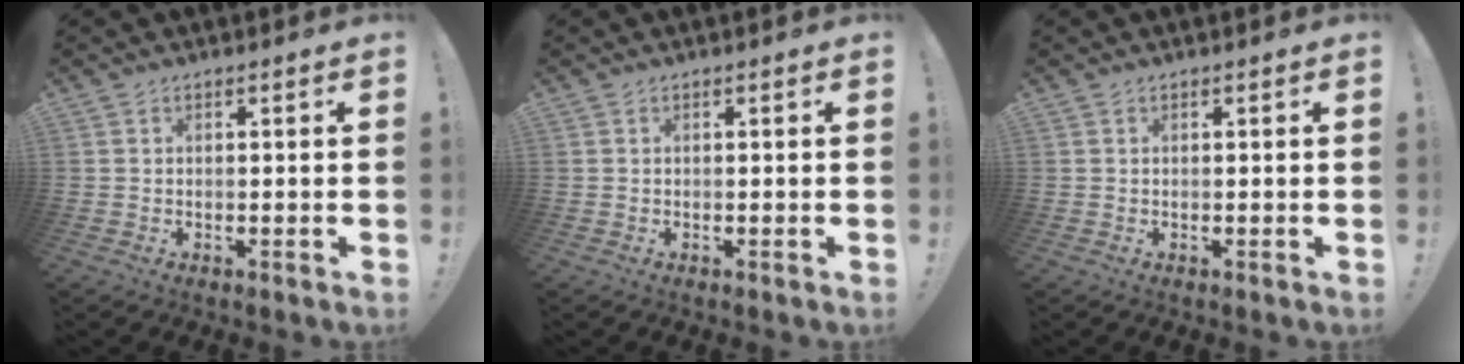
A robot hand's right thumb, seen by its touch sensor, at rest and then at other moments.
{"total": 0.0}
{"total": 0.0}